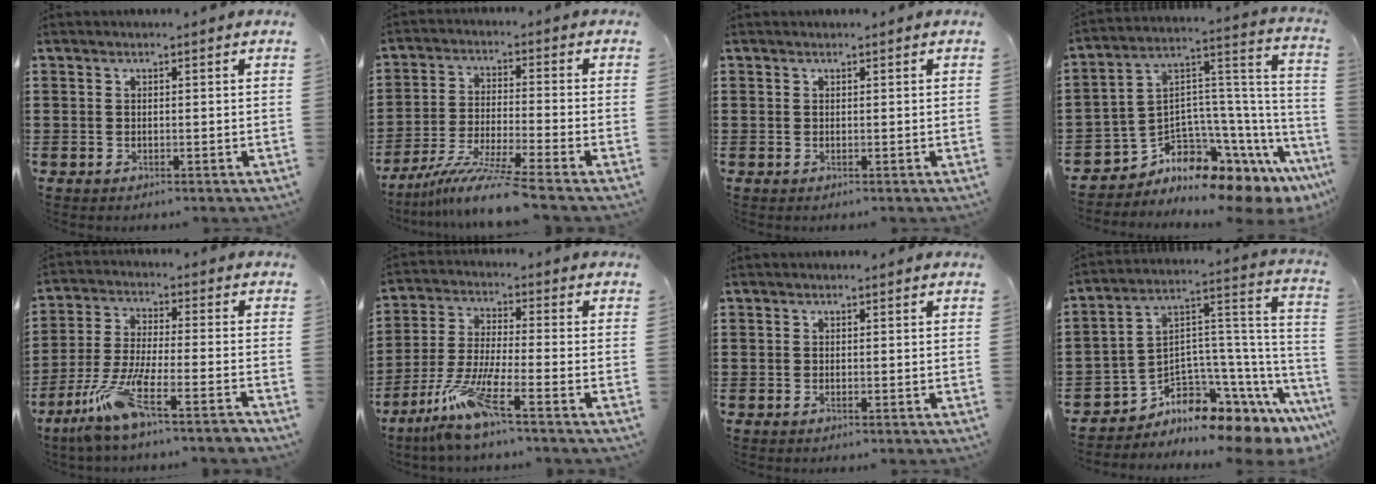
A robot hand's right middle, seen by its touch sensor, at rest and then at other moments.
{"total": 8.2, "force": [-6.8, -0.4, 4.6], "torque": [-0.095, -0.015, -0.134]}
{"total": 0.0}
{"total": 5.3, "force": [-4.5, 2.1, 1.8], "torque": [-0.058, -0.042, -0.096]}
{"total": 9.7, "force": [-6.9, 0.7, 6.8], "torque": [-0.149, -0.012, -0.139]}
{"total": 8.8, "force": [-5.9, 0.4, 6.5], "torque": [-0.145, -0.017, -0.119]}
{"total": 0.0}
{"total": 4.7, "force": [-4.0, 1.9, 1.6], "torque": [-0.050, -0.037, -0.084]}